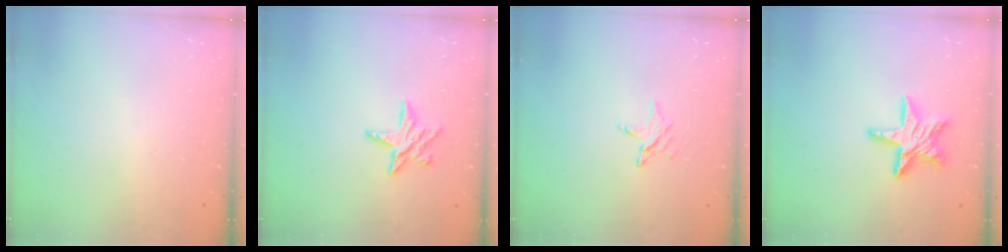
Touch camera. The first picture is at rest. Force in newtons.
{"total": 7.2, "press": 7.2, "slide": 0.5}
{"total": 2.9, "press": 2.8, "slide": 0.3}
{"total": 13.6, "press": 13.6, "slide": 1.0}